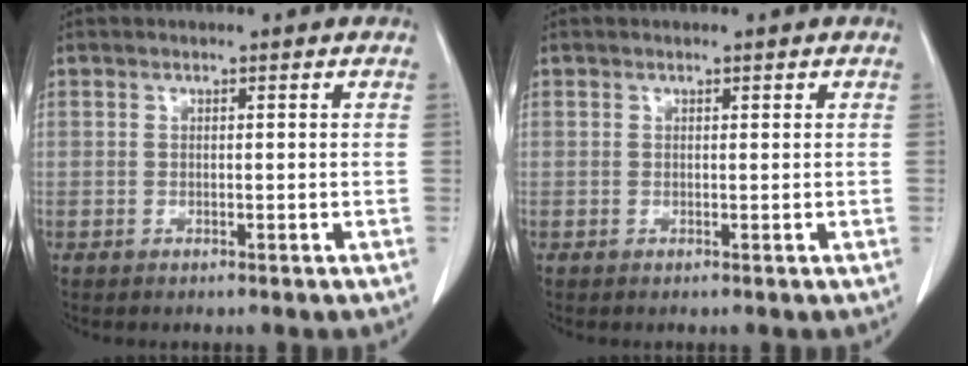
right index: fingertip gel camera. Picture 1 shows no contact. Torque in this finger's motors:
{"motor_torque": [0.00, 0.00, 0.00, 0.00]}